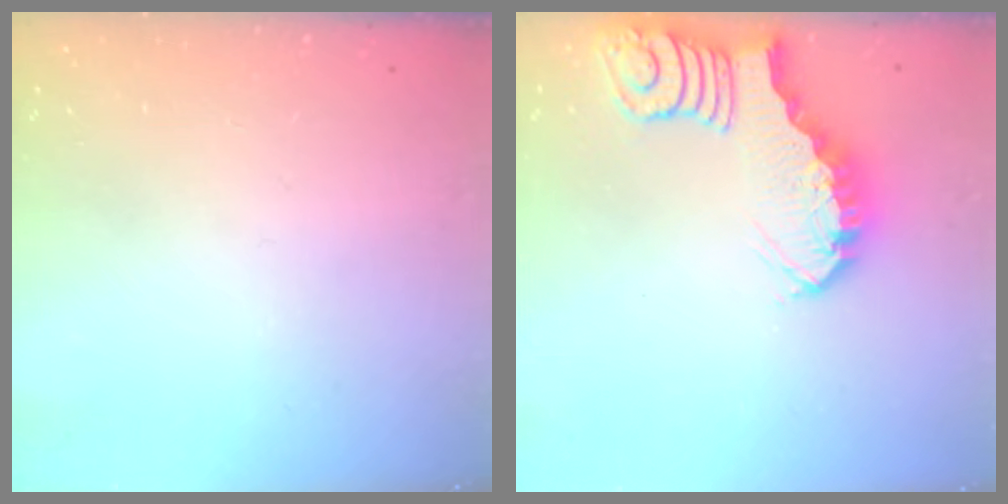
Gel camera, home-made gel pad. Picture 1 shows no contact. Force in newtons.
{"total": 2.9, "press": 2.8, "slide": 0.4}